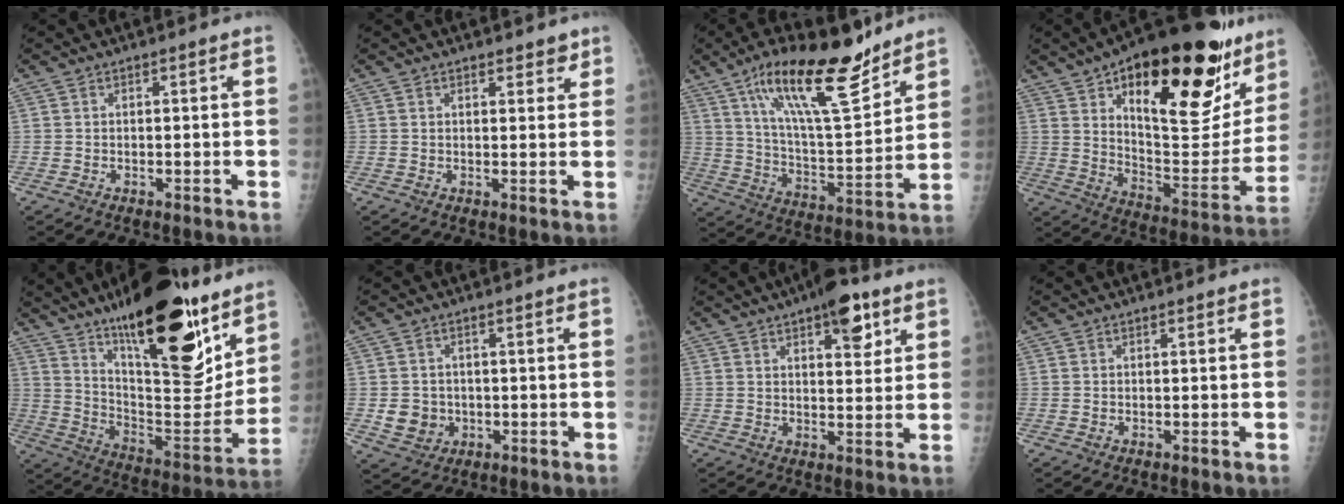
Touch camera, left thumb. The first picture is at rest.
{"total": 2.7, "force": [2.1, 1.3, 0.9], "torque": [0.010, -0.011, 0.023]}
{"total": 21.8, "force": [14.5, 6.0, 15.1], "torque": [-0.228, -0.070, 0.249]}
{"total": 33.6, "force": [17.5, 14.1, 25.0], "torque": [-0.325, -0.042, 0.268]}
{"total": 30.0, "force": [18.7, 10.0, 21.2], "torque": [-0.292, -0.085, 0.298]}
{"total": 5.1, "force": [-0.6, 4.7, 1.9], "torque": [-0.013, 0.004, 0.000]}
{"total": 8.8, "force": [4.9, 3.5, 6.4], "torque": [-0.068, -0.019, 0.065]}
{"total": 0.0}